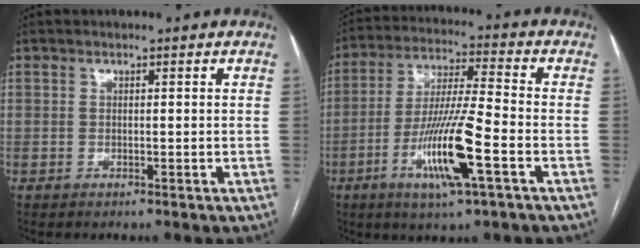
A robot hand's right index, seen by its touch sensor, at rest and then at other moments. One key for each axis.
{"total": 13.4, "fx": -5.1, "fy": 0.5, "fz": 12.4, "tx": -0.244, "ty": -0.014, "tz": -0.094}